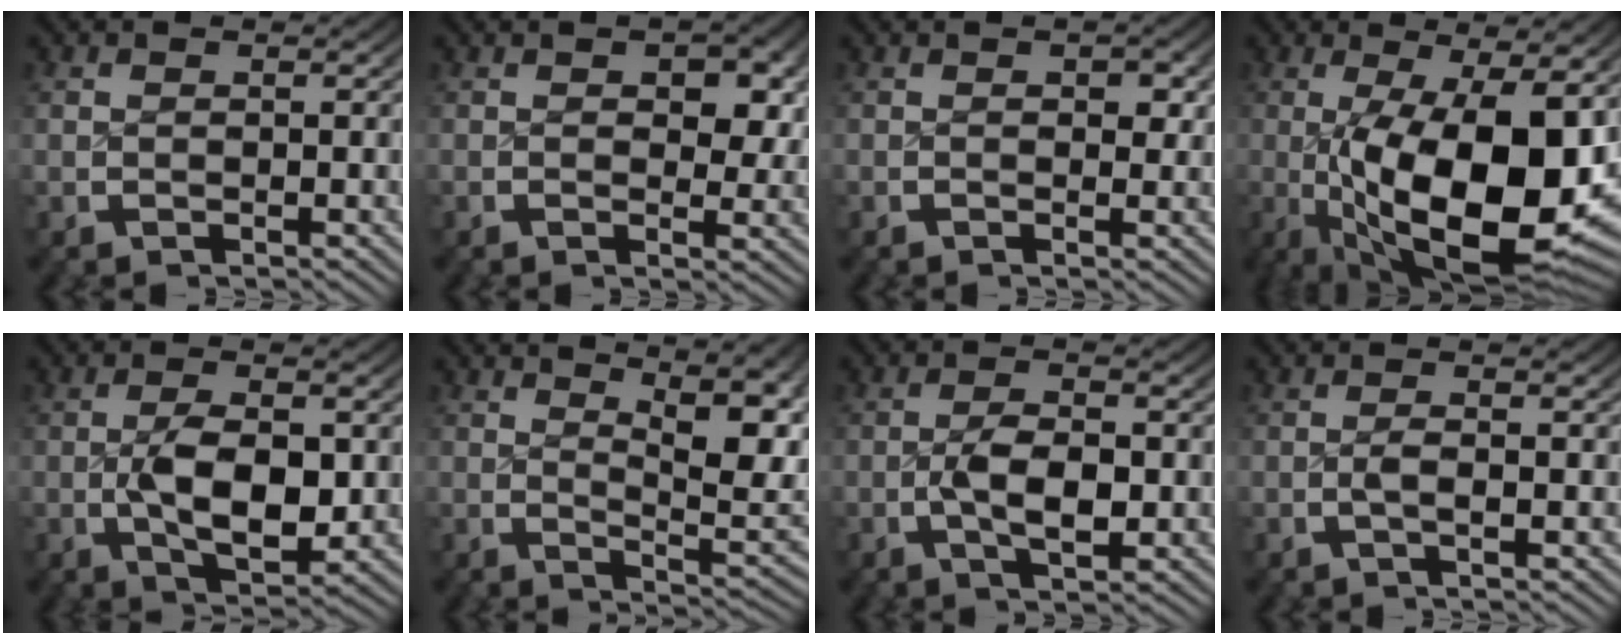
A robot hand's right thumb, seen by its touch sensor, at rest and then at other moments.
{"total": 2.7, "force": [0.6, 1.3, 2.3], "torque": [-0.034, -0.017, 0.013]}
{"total": 0.6, "force": [0.2, 0.2, 0.5], "torque": [-0.008, -0.004, 0.003]}
{"total": 18.3, "force": [-3.0, 9.0, 15.7], "torque": [-0.277, -0.069, -0.006]}
{"total": 5.4, "force": [-0.7, 2.5, 4.7], "torque": [-0.097, -0.019, -0.009]}
{"total": 5.6, "force": [2.3, 1.6, 4.8], "torque": [-0.061, -0.011, 0.038]}
{"total": 3.4, "force": [-0.7, 1.3, 3.0], "torque": [-0.061, -0.009, -0.014]}
{"total": 0.9, "force": [-0.3, -0.6, 0.6], "torque": [-0.012, 0.001, -0.010]}